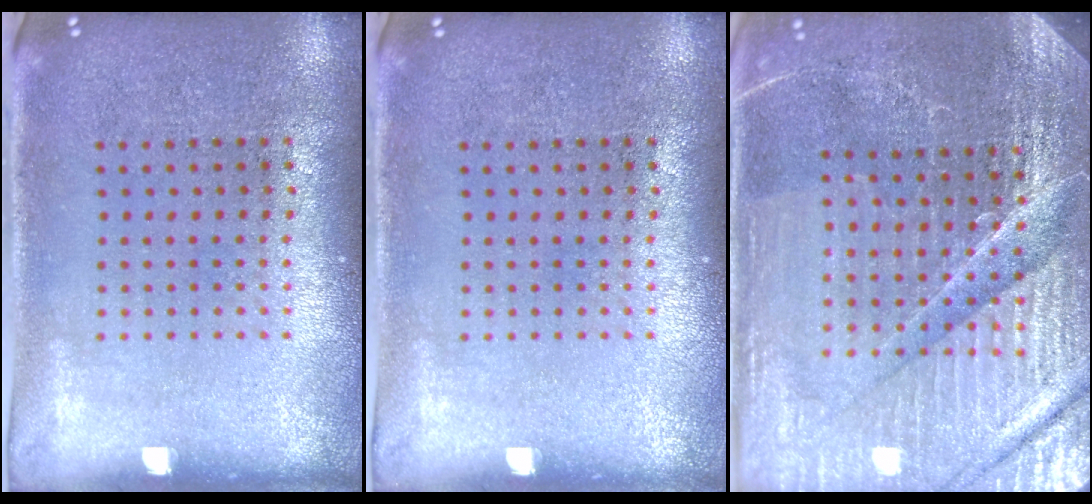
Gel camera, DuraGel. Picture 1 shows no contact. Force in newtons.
{"total": 0.0}
{"total": 5.5, "press": 5.1, "slide": 2.1}